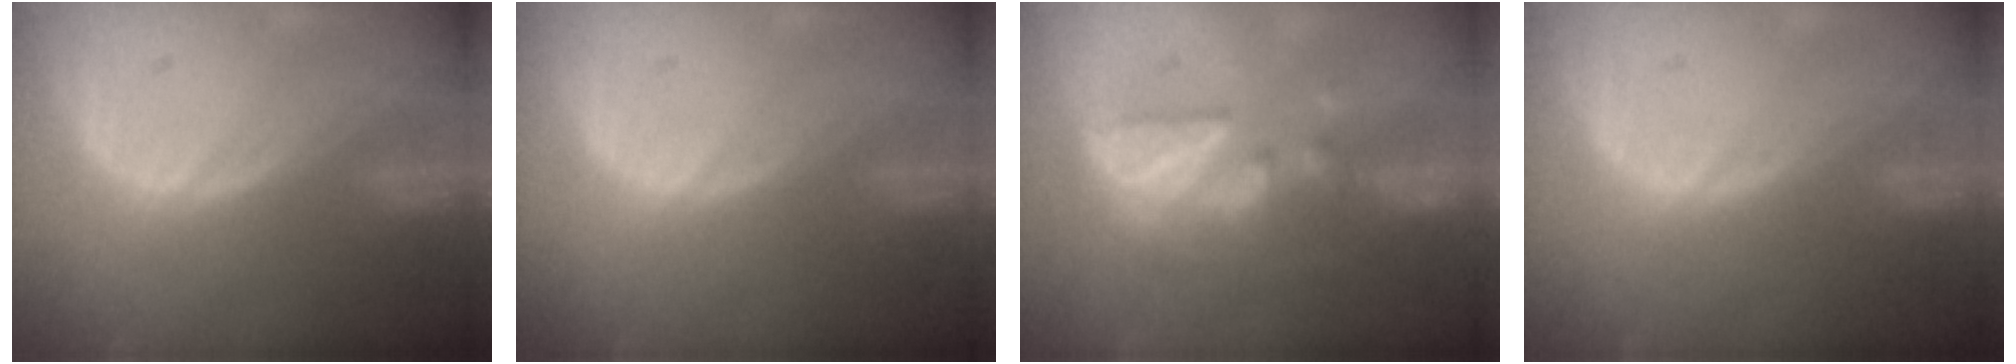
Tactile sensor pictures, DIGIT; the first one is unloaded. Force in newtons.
{"total": 0.0}
{"total": 9.0, "press": 7.9, "slide": 4.4}
{"total": 0.0}